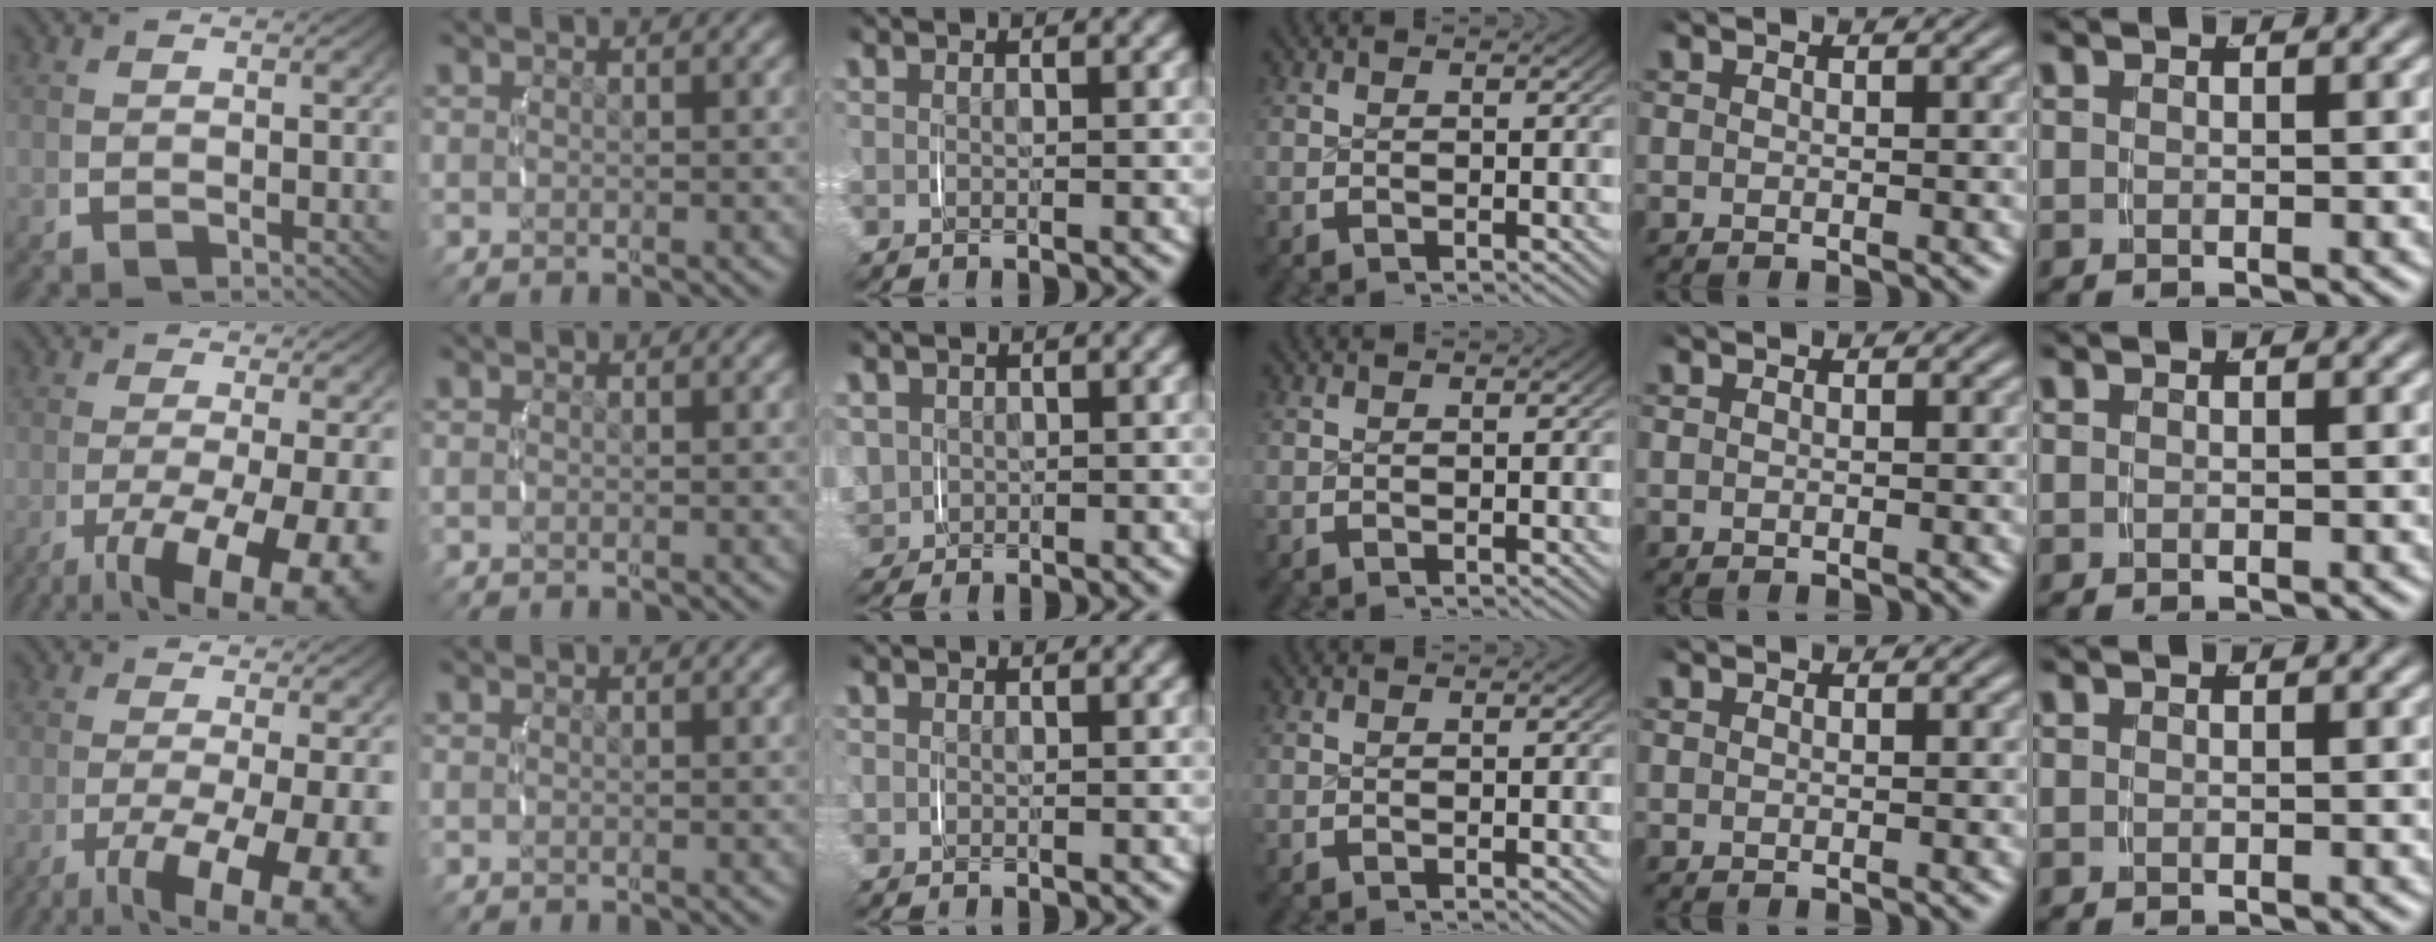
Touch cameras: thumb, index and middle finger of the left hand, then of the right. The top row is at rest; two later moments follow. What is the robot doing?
{"motion": "lift_and_place", "object": "glasses case"}